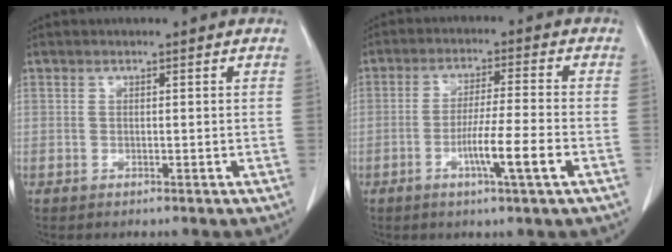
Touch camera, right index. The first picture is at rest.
{"total": 7.9, "force": [-3.0, -0.5, 7.2], "torque": [-0.127, -0.011, -0.055]}